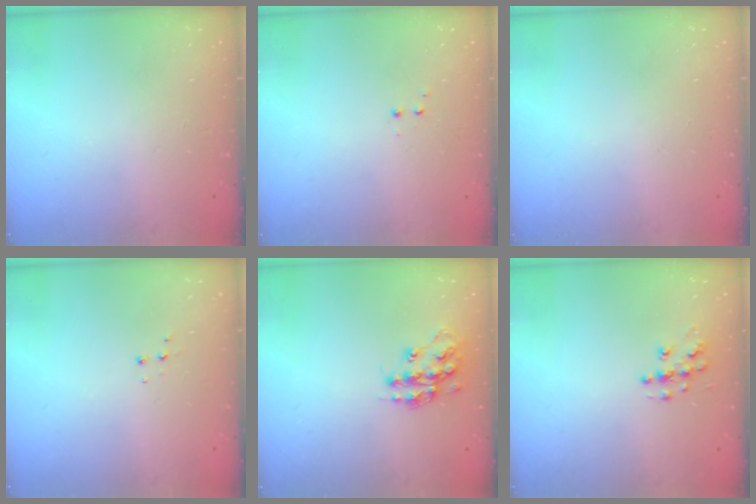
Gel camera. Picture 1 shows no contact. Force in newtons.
{"total": 1.2, "press": 1.1, "slide": 0.5}
{"total": 0.0}
{"total": 3.9, "press": 3.9, "slide": 0.5}
{"total": 13.8, "press": 13.8, "slide": 0.8}
{"total": 7.3, "press": 7.3, "slide": 0.2}